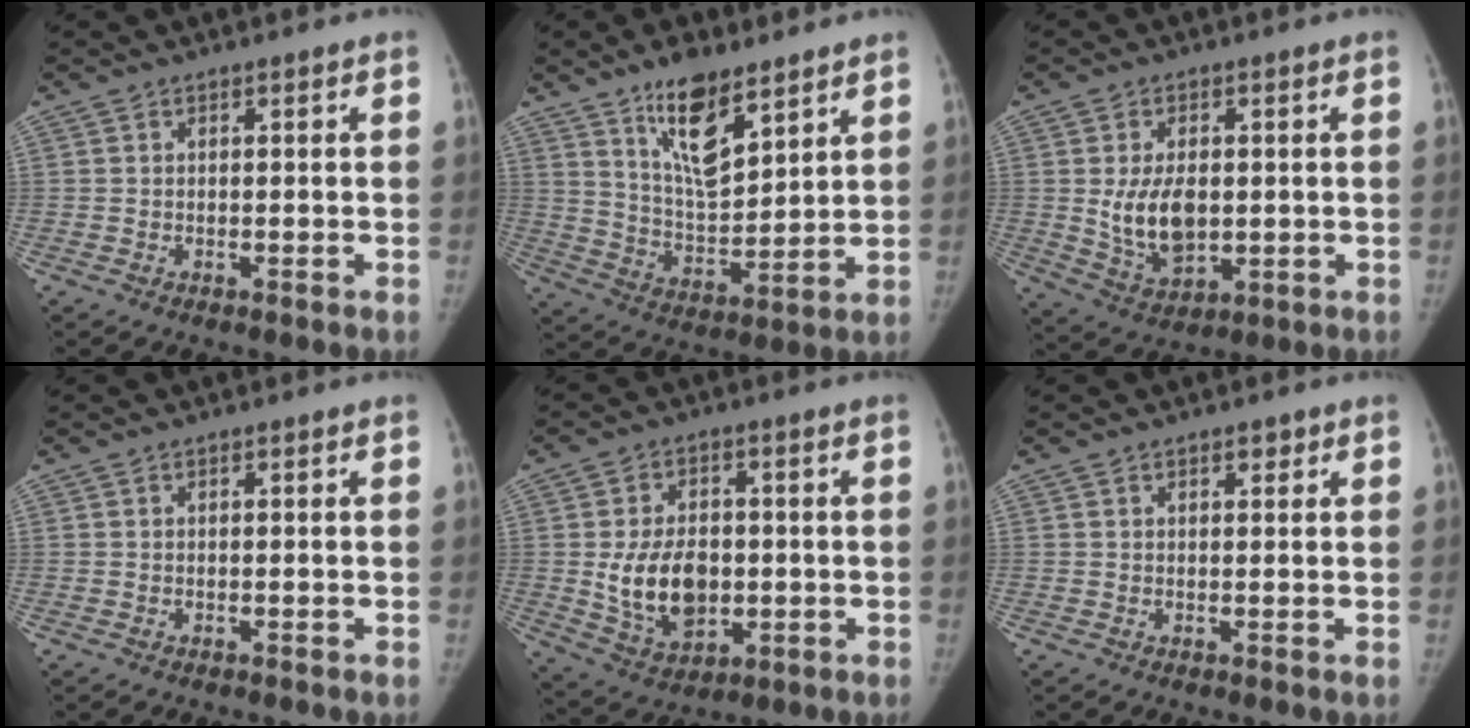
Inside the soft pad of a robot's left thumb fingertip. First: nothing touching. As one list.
[{"total": 13.0, "force": [8.3, 5.0, 8.6], "torque": [-0.123, -0.060, 0.154]}, {"total": 9.8, "force": [0.4, 6.1, 7.7], "torque": [-0.120, -0.012, 0.020]}, {"total": 0.0}, {"total": 12.4, "force": [-0.7, 8.5, 9.0], "torque": [-0.129, -0.004, 0.002]}, {"total": 1.6, "force": [1.0, 0.9, 0.9], "torque": [-0.002, -0.003, 0.012]}]